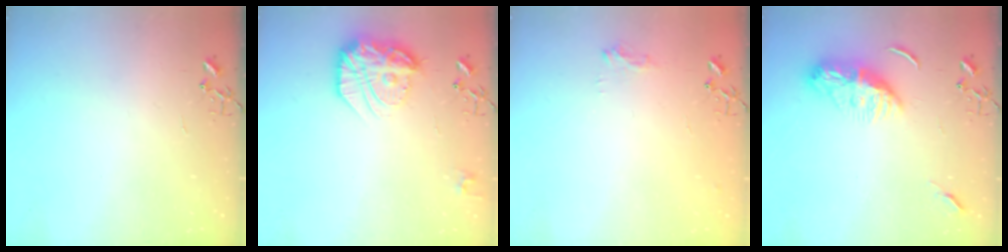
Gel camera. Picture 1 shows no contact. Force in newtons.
{"total": 19.0, "press": 19.0, "slide": 1.7}
{"total": 8.7, "press": 8.7, "slide": 0.9}
{"total": 12.5, "press": 12.5, "slide": 1.1}